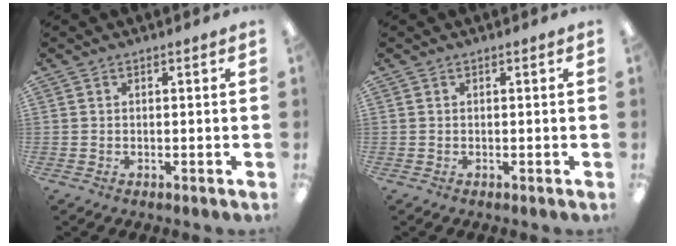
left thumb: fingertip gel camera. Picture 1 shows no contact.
{"total": 0.0}